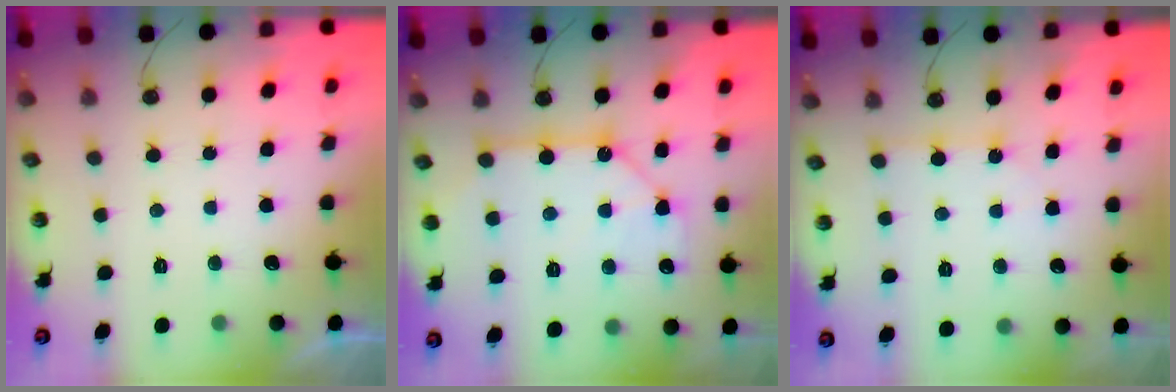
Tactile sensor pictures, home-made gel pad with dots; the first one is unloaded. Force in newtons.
{"total": 12.1, "press": 12.1, "slide": 1.3}
{"total": 3.4, "press": 3.4, "slide": 0.4}